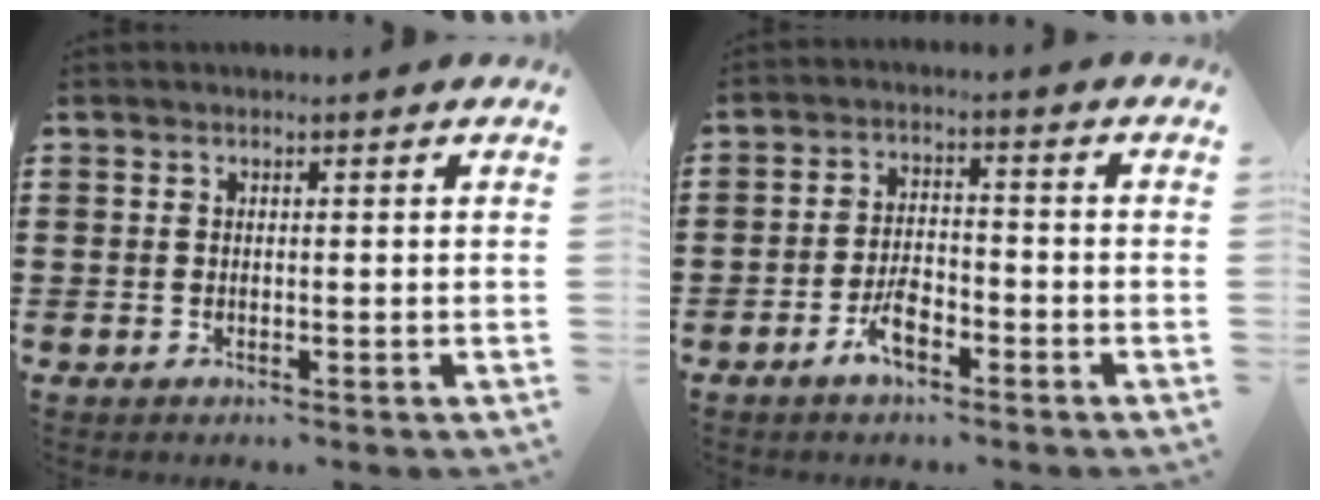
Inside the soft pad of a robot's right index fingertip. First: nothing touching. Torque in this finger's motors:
{"motor_torque": [1.21, 0.93, 0.30, 0.07]}